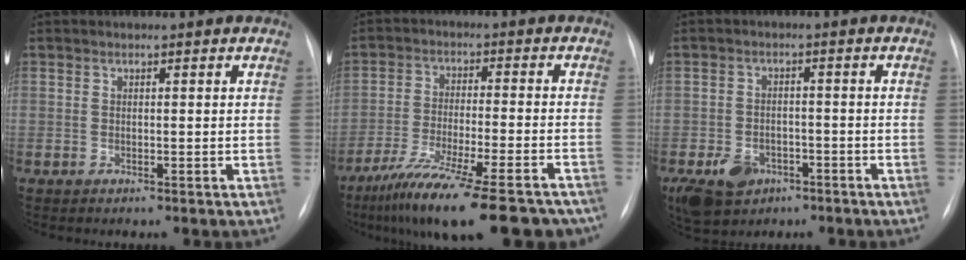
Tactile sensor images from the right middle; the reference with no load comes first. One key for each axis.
{"total": 21.2, "fx": -16.9, "fy": 3.1, "fz": 12.5, "tx": -0.159, "ty": -0.023, "tz": -0.254}
{"total": 7.5, "fx": -4.1, "fy": 5.3, "fz": 3.5, "tx": -0.073, "ty": 0.003, "tz": -0.058}